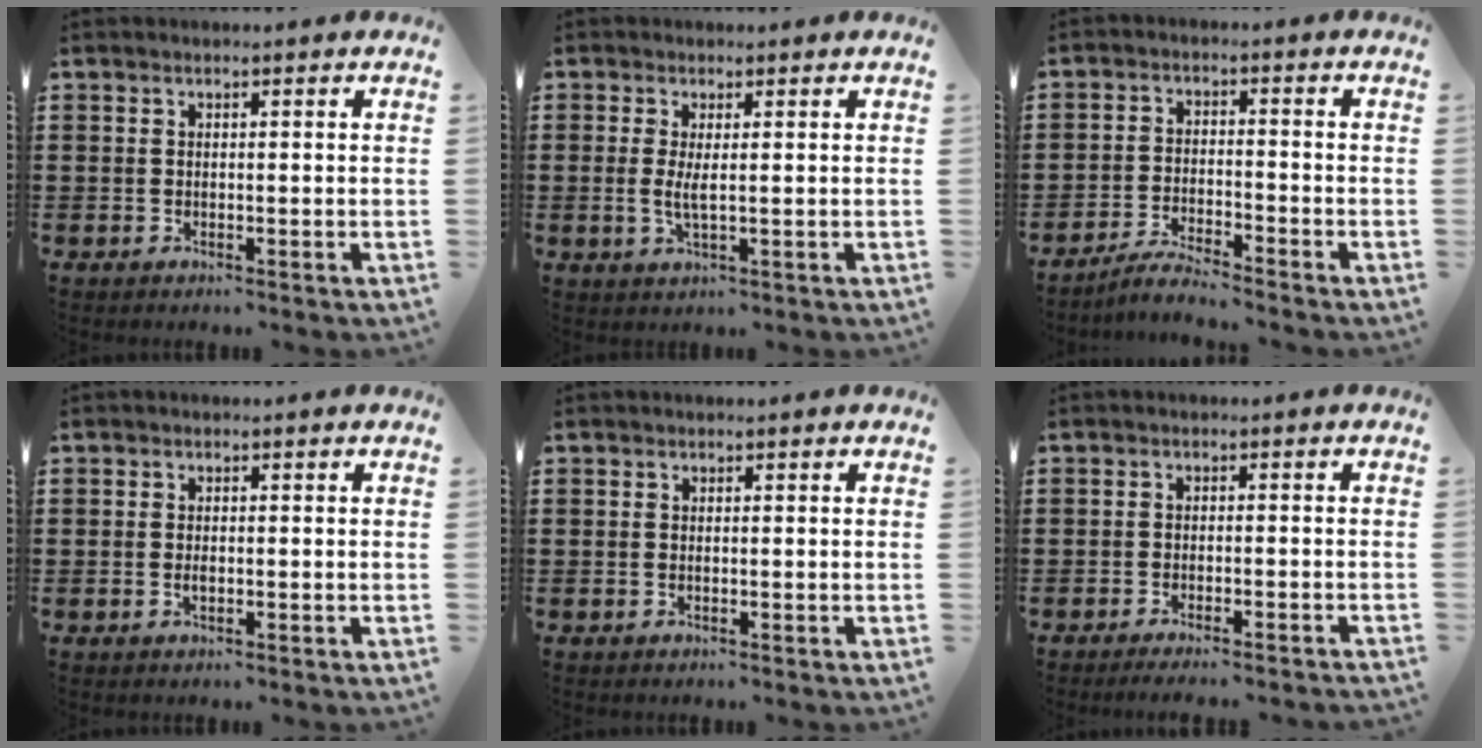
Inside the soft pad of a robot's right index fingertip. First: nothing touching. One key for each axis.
{"total": 2.5, "fx": 0.3, "fy": 0.4, "fz": 2.5, "tx": -0.048, "ty": -0.004, "tz": 0.005}
{"total": 3.6, "fx": -3.5, "fy": 0.0, "fz": 0.9, "tx": -0.018, "ty": 0.004, "tz": -0.070}
{"total": 1.0, "fx": -0.3, "fy": 0.4, "fz": 0.8, "tx": -0.017, "ty": -0.004, "tz": -0.004}
{"total": 0.0}
{"total": 1.7, "fx": -1.6, "fy": -0.2, "fz": 0.6, "tx": -0.011, "ty": 0.000, "tz": -0.030}